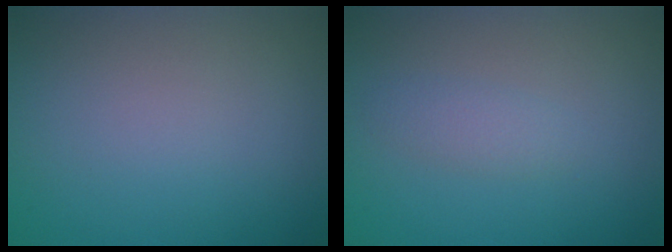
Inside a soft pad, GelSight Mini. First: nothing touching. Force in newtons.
{"total": 1.4, "press": 1.4, "slide": 0.0}